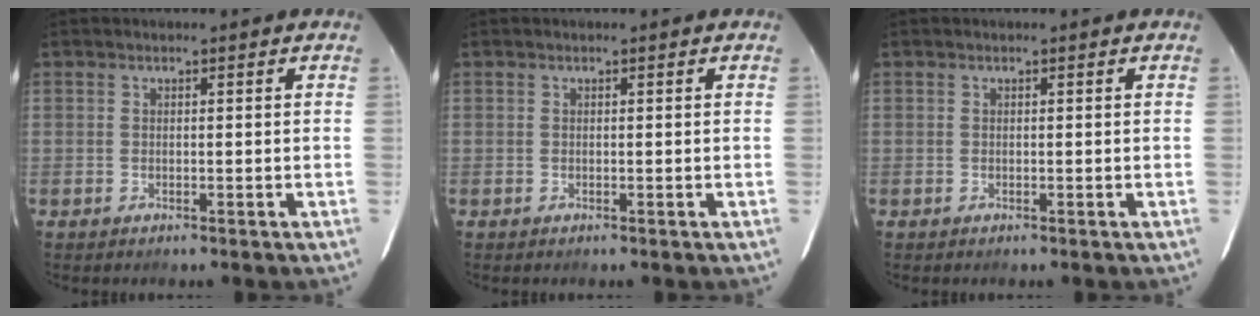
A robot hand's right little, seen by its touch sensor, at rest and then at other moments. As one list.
[{"total": 0.0}, {"total": 0.0}]